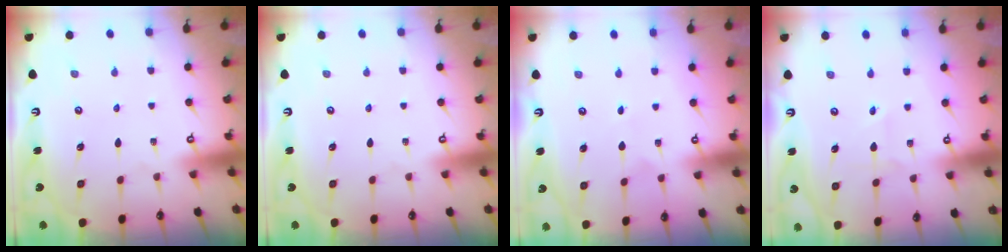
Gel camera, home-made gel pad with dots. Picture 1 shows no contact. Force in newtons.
{"total": 0.0}
{"total": 3.0, "press": 3.0, "slide": 0.3}
{"total": 1.9, "press": 1.7, "slide": 1.0}